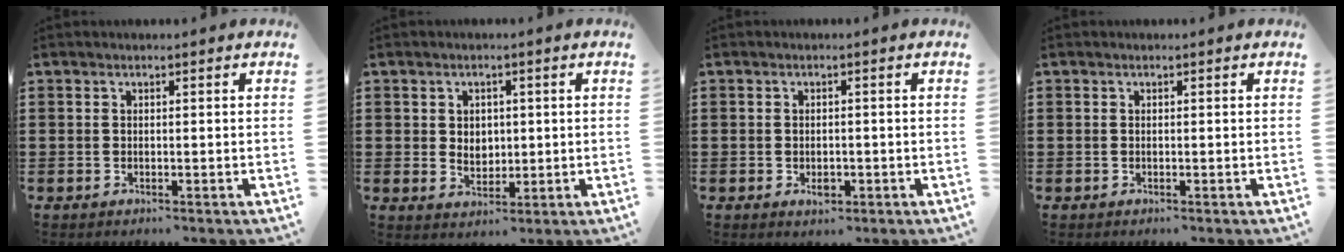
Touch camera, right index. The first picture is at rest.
{"total": 2.9, "force": [0.6, 2.6, 1.1], "torque": [-0.022, 0.007, 0.007]}
{"total": 1.9, "force": [-0.6, 1.2, 1.3], "torque": [-0.025, 0.002, -0.011]}
{"total": 0.0}